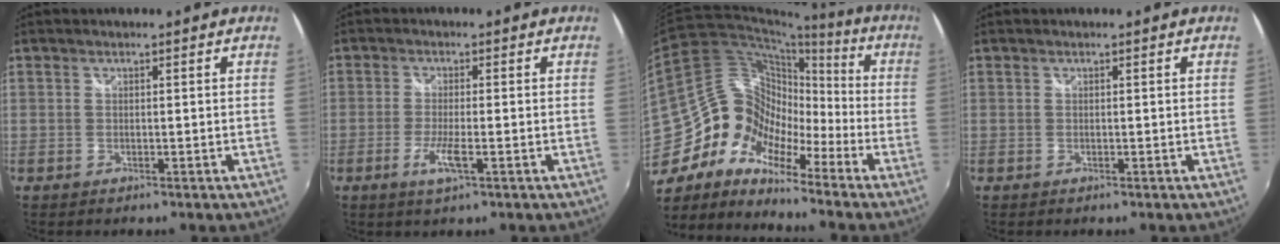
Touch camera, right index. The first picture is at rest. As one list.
[{"total": 4.4, "force": [-1.9, 0.4, 3.9], "torque": [-0.084, -0.010, -0.038]}, {"total": 13.3, "force": [-8.9, 6.8, 7.1], "torque": [-0.105, 0.012, -0.185]}, {"total": 0.0}]